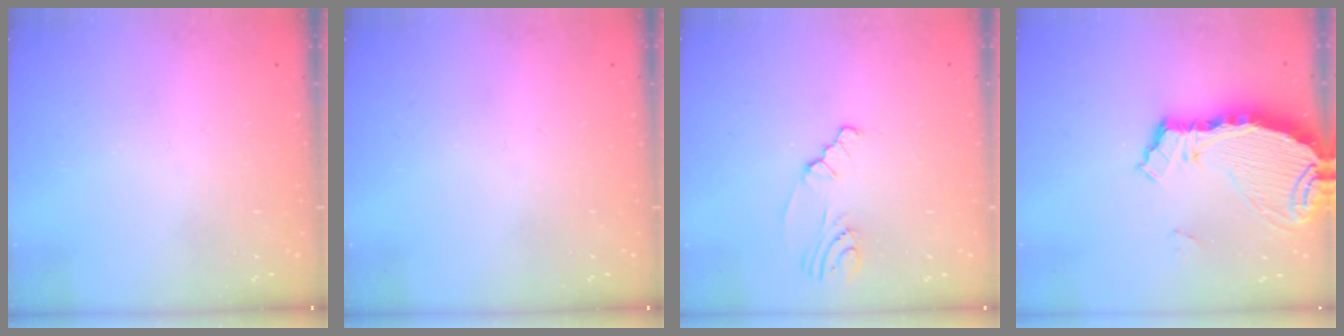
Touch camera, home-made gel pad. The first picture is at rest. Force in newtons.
{"total": 0.0}
{"total": 2.4, "press": 2.4, "slide": 0.4}
{"total": 8.9, "press": 8.9, "slide": 1.0}